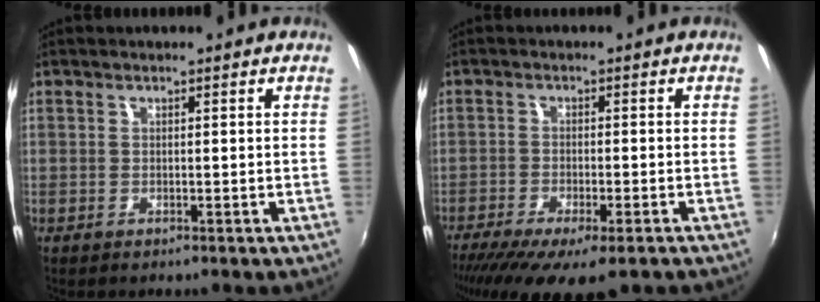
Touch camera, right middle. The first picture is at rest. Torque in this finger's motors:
{"motor_torque": [1.14, -1.00, 0.67, 0.21]}